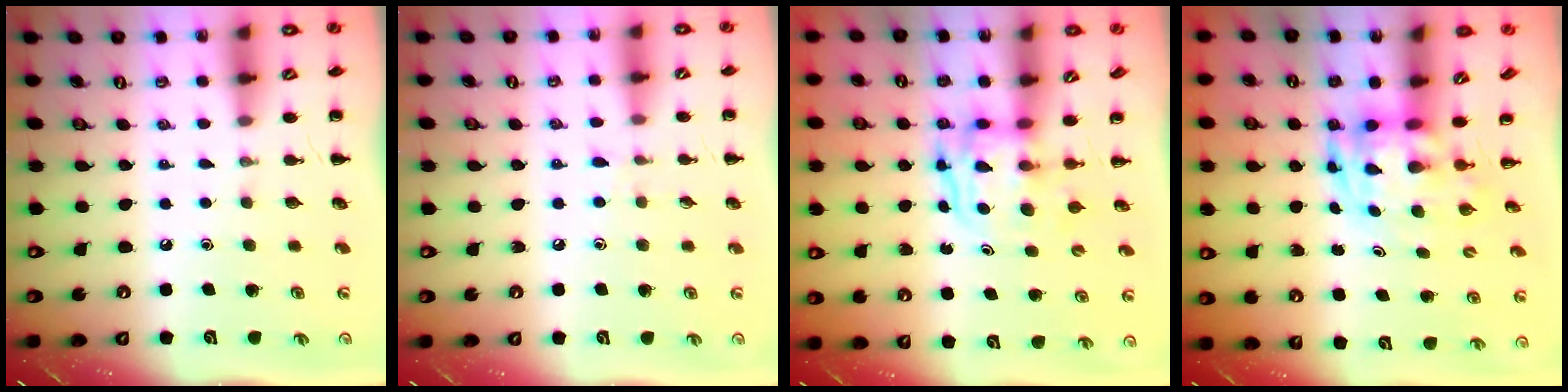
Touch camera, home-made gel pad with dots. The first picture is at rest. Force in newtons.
{"total": 5.8, "press": 5.3, "slide": 2.4}
{"total": 3.9, "press": 3.9, "slide": 0.4}
{"total": 3.6, "press": 3.5, "slide": 0.8}